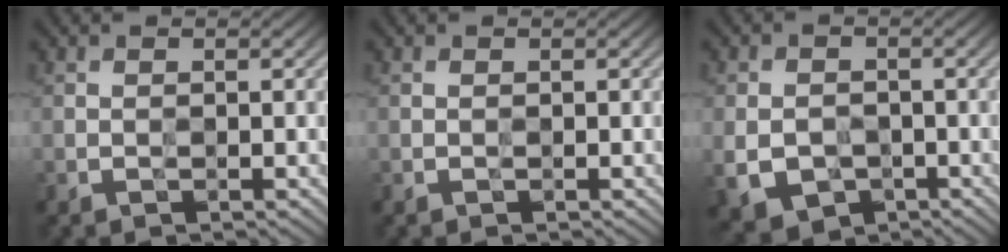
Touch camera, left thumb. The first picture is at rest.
{"total": 0.0}
{"total": 5.5, "force": [-1.9, 4.2, 3.0], "torque": [-0.070, -0.019, -0.036]}